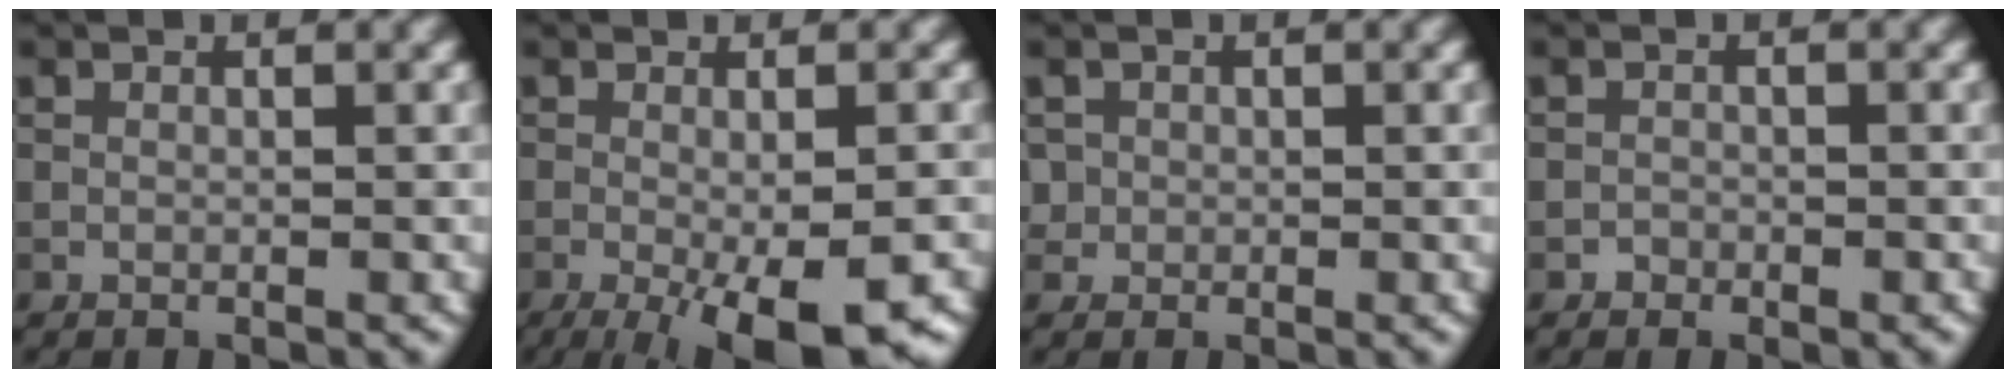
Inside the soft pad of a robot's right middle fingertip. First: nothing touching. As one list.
[{"total": 7.8, "force": [-3.5, 1.8, 6.7], "torque": [-0.103, -0.013, -0.048]}, {"total": 1.2, "force": [0.0, 1.2, 0.1], "torque": [0.010, -0.004, 0.001]}, {"total": 0.7, "force": [-0.5, 0.6, 0.0], "torque": [0.007, 0.000, -0.007]}]